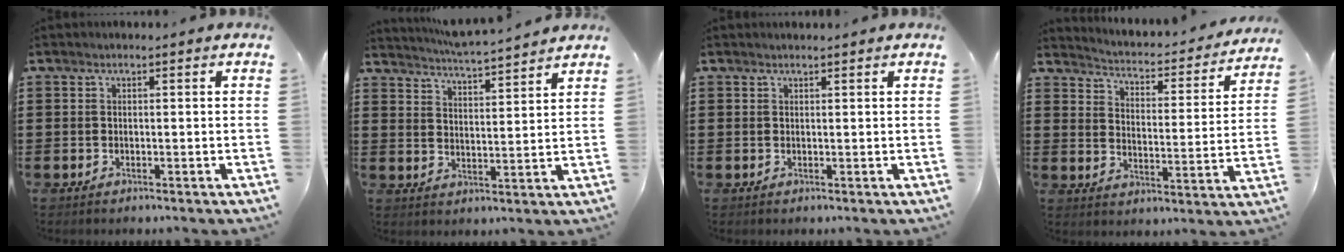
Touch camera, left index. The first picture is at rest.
{"total": 4.6, "force": [4.5, -0.7, 0.7], "torque": [-0.034, -0.033, 0.076]}
{"total": 0.6, "force": [0.6, -0.1, 0.2], "torque": [-0.004, -0.001, 0.012]}
{"total": 2.5, "force": [2.5, 0.1, 0.4], "torque": [-0.028, -0.030, 0.030]}